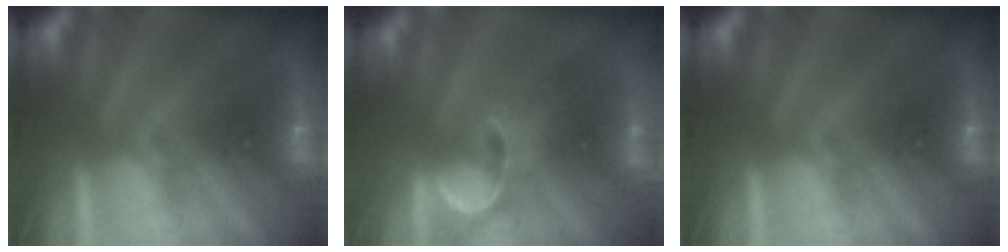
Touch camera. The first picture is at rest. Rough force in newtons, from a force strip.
{"total": 4.7}
{"total": 0.0}